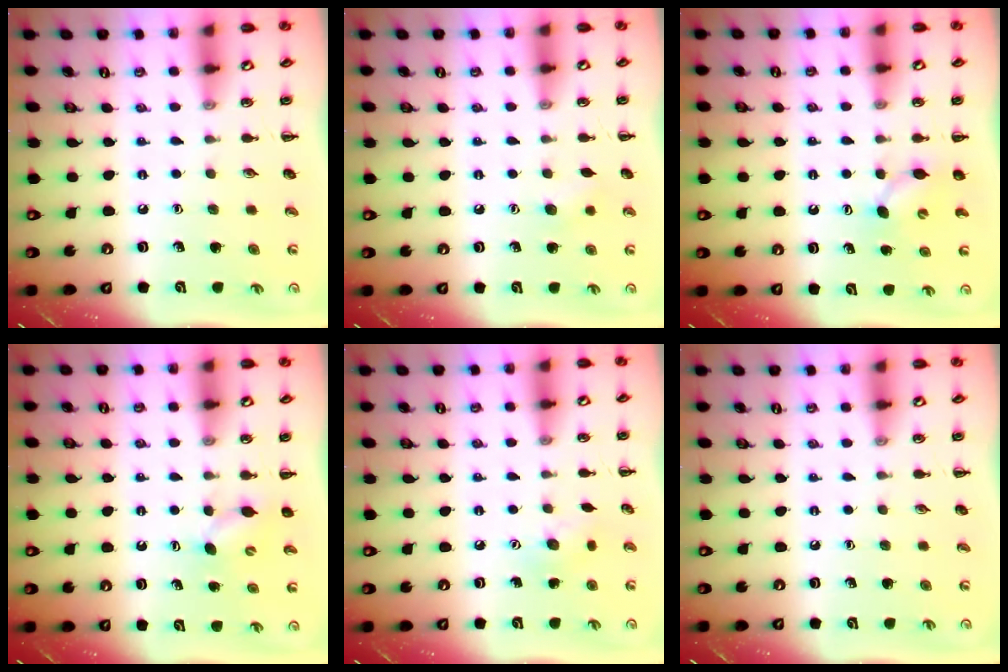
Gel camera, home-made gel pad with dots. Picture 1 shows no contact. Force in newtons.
{"total": 5.9, "press": 5.7, "slide": 1.7}
{"total": 4.8, "press": 4.7, "slide": 1.3}
{"total": 4.0, "press": 3.9, "slide": 0.9}
{"total": 4.8, "press": 4.6, "slide": 1.1}
{"total": 0.0}